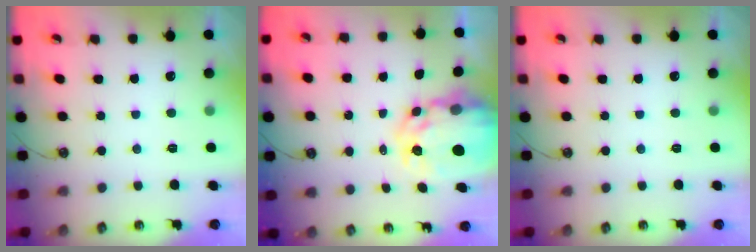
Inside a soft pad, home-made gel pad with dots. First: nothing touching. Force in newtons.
{"total": 10.2, "press": 10.1, "slide": 1.0}
{"total": 0.0}